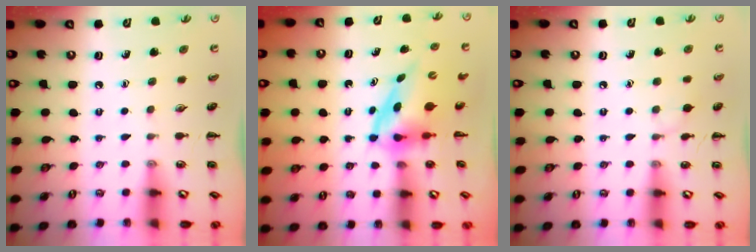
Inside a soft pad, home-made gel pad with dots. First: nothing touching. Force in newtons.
{"total": 3.9, "press": 3.8, "slide": 0.6}
{"total": 5.0, "press": 4.6, "slide": 1.8}